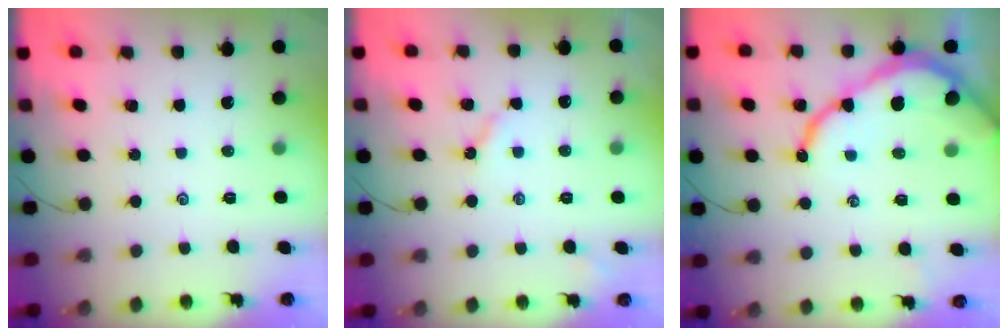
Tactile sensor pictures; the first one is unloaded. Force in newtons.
{"total": 2.9, "press": 2.9, "slide": 0.4}
{"total": 11.4, "press": 11.3, "slide": 1.3}